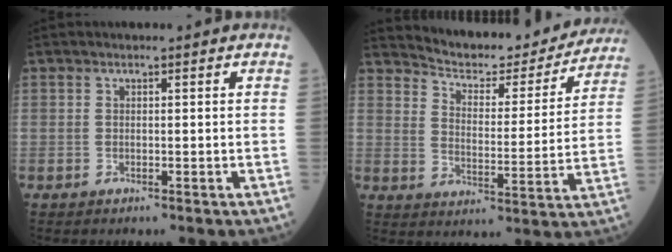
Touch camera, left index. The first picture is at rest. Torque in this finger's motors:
{"motor_torque": [0.63, -0.85, -0.01, 0.01]}